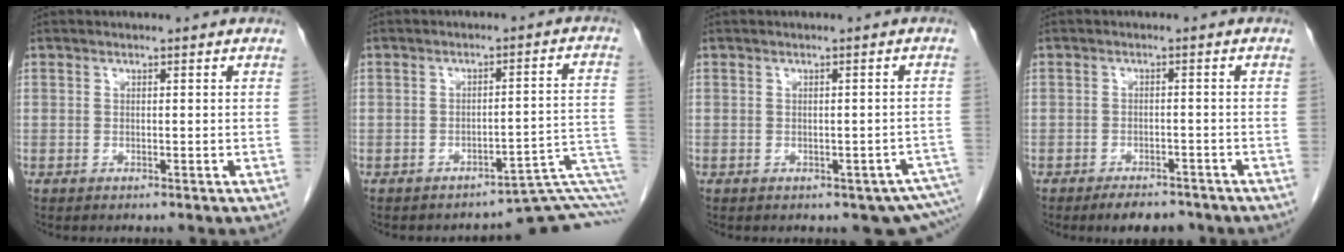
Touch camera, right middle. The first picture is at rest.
{"total": 6.5, "force": [-5.3, 0.3, 3.8], "torque": [-0.031, 0.049, -0.053]}
{"total": 5.8, "force": [-4.2, 2.8, 3.0], "torque": [-0.010, 0.002, -0.043]}
{"total": 4.7, "force": [-3.8, 1.8, 1.9], "torque": [-0.029, -0.002, -0.054]}